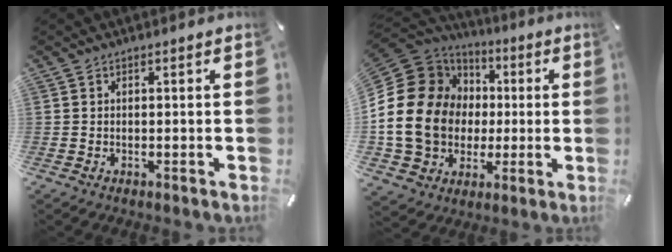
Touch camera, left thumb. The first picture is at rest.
{"total": 23.1, "force": [0.4, 19.7, 12.0], "torque": [-0.254, -0.004, 0.028]}